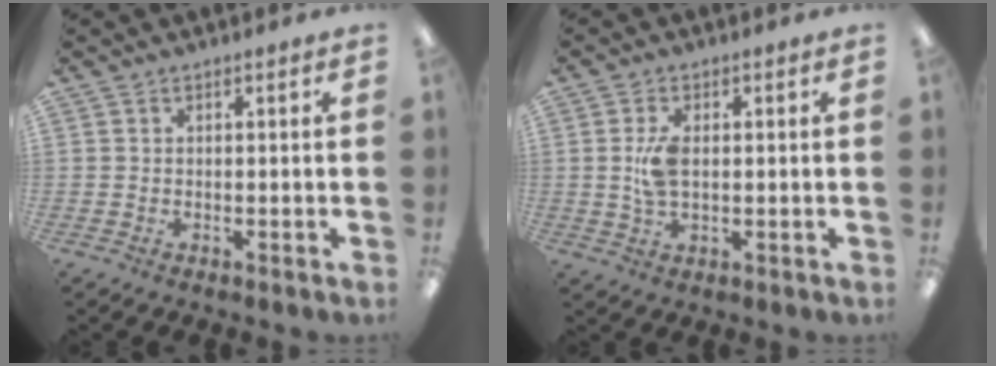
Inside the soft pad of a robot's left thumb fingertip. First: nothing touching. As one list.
[{"total": 6.7, "force": [0.6, 3.7, 5.5], "torque": [-0.113, 0.004, 0.004]}]